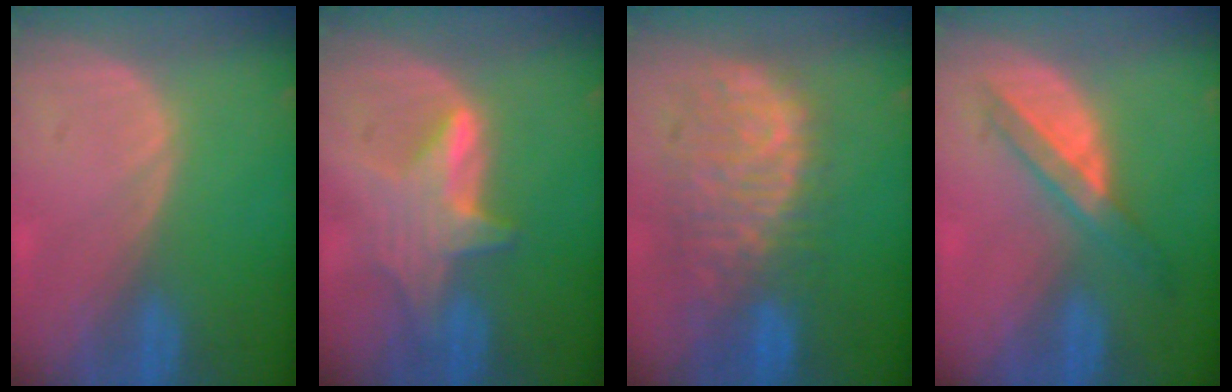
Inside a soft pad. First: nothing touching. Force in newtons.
{"total": 6.3, "press": 6.1, "slide": 1.5}
{"total": 11.0, "press": 9.6, "slide": 5.5}
{"total": 6.0, "press": 5.5, "slide": 2.5}